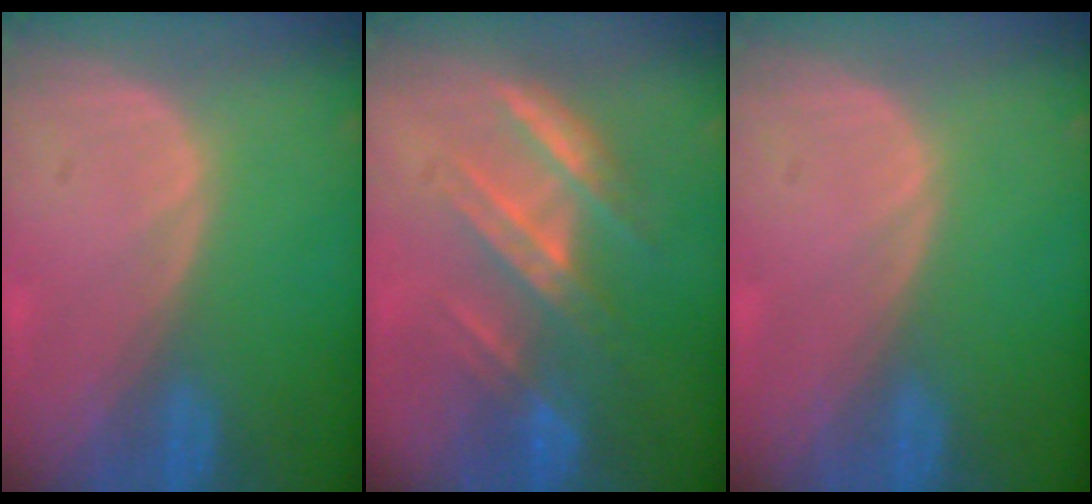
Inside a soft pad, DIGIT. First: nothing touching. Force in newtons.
{"total": 7.1, "press": 6.7, "slide": 2.5}
{"total": 0.0}